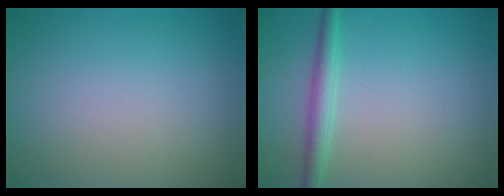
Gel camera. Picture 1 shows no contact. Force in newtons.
{"total": 2.3, "press": 2.3, "slide": 0.1}